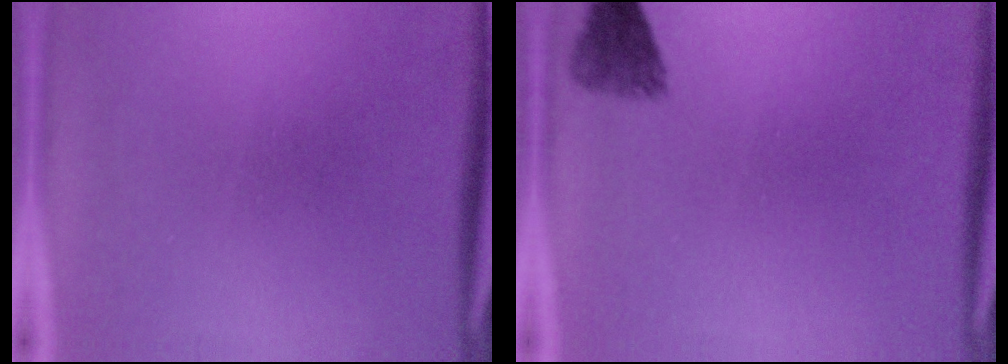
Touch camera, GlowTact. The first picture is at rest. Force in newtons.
{"total": 3.0}